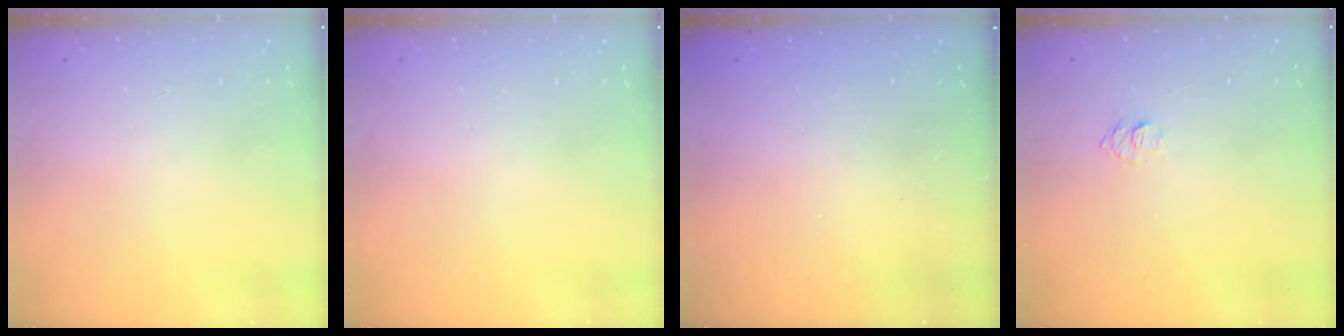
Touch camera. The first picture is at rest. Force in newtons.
{"total": 0.0}
{"total": 2.4, "press": 2.2, "slide": 0.8}
{"total": 5.0, "press": 5.0, "slide": 0.5}